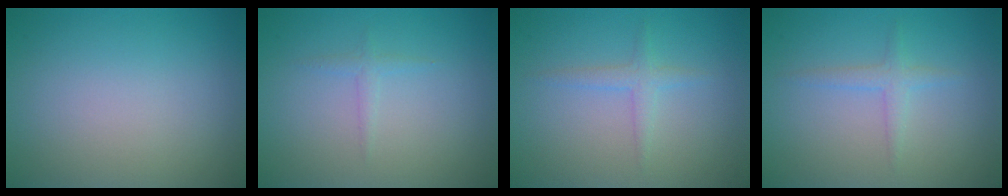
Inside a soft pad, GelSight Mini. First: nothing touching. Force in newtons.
{"total": 0.9, "press": 0.9, "slide": 0.0}
{"total": 1.5, "press": 1.5, "slide": 0.1}
{"total": 1.5, "press": 1.5, "slide": 0.1}